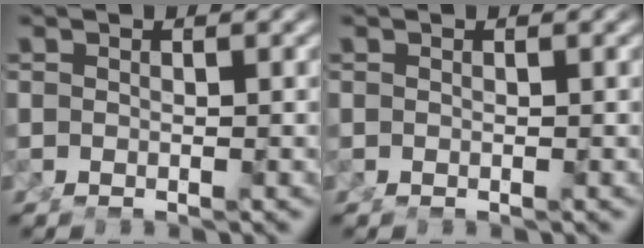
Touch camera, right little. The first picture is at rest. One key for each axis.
{"total": 0.0}